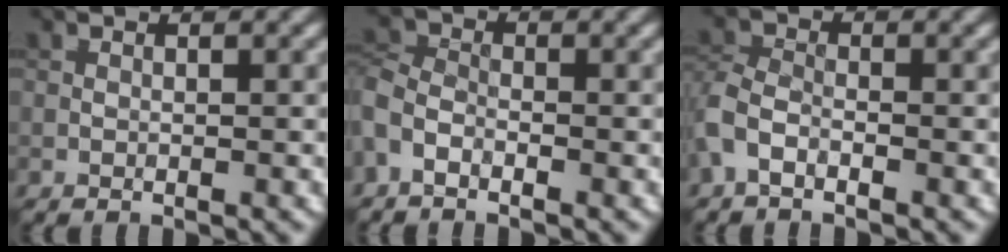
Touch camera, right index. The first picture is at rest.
{"total": 2.6, "force": [-1.6, 1.5, 1.4], "torque": [-0.031, 0.002, -0.048]}
{"total": 2.6, "force": [-1.7, 1.4, 1.4], "torque": [-0.032, 0.003, -0.047]}